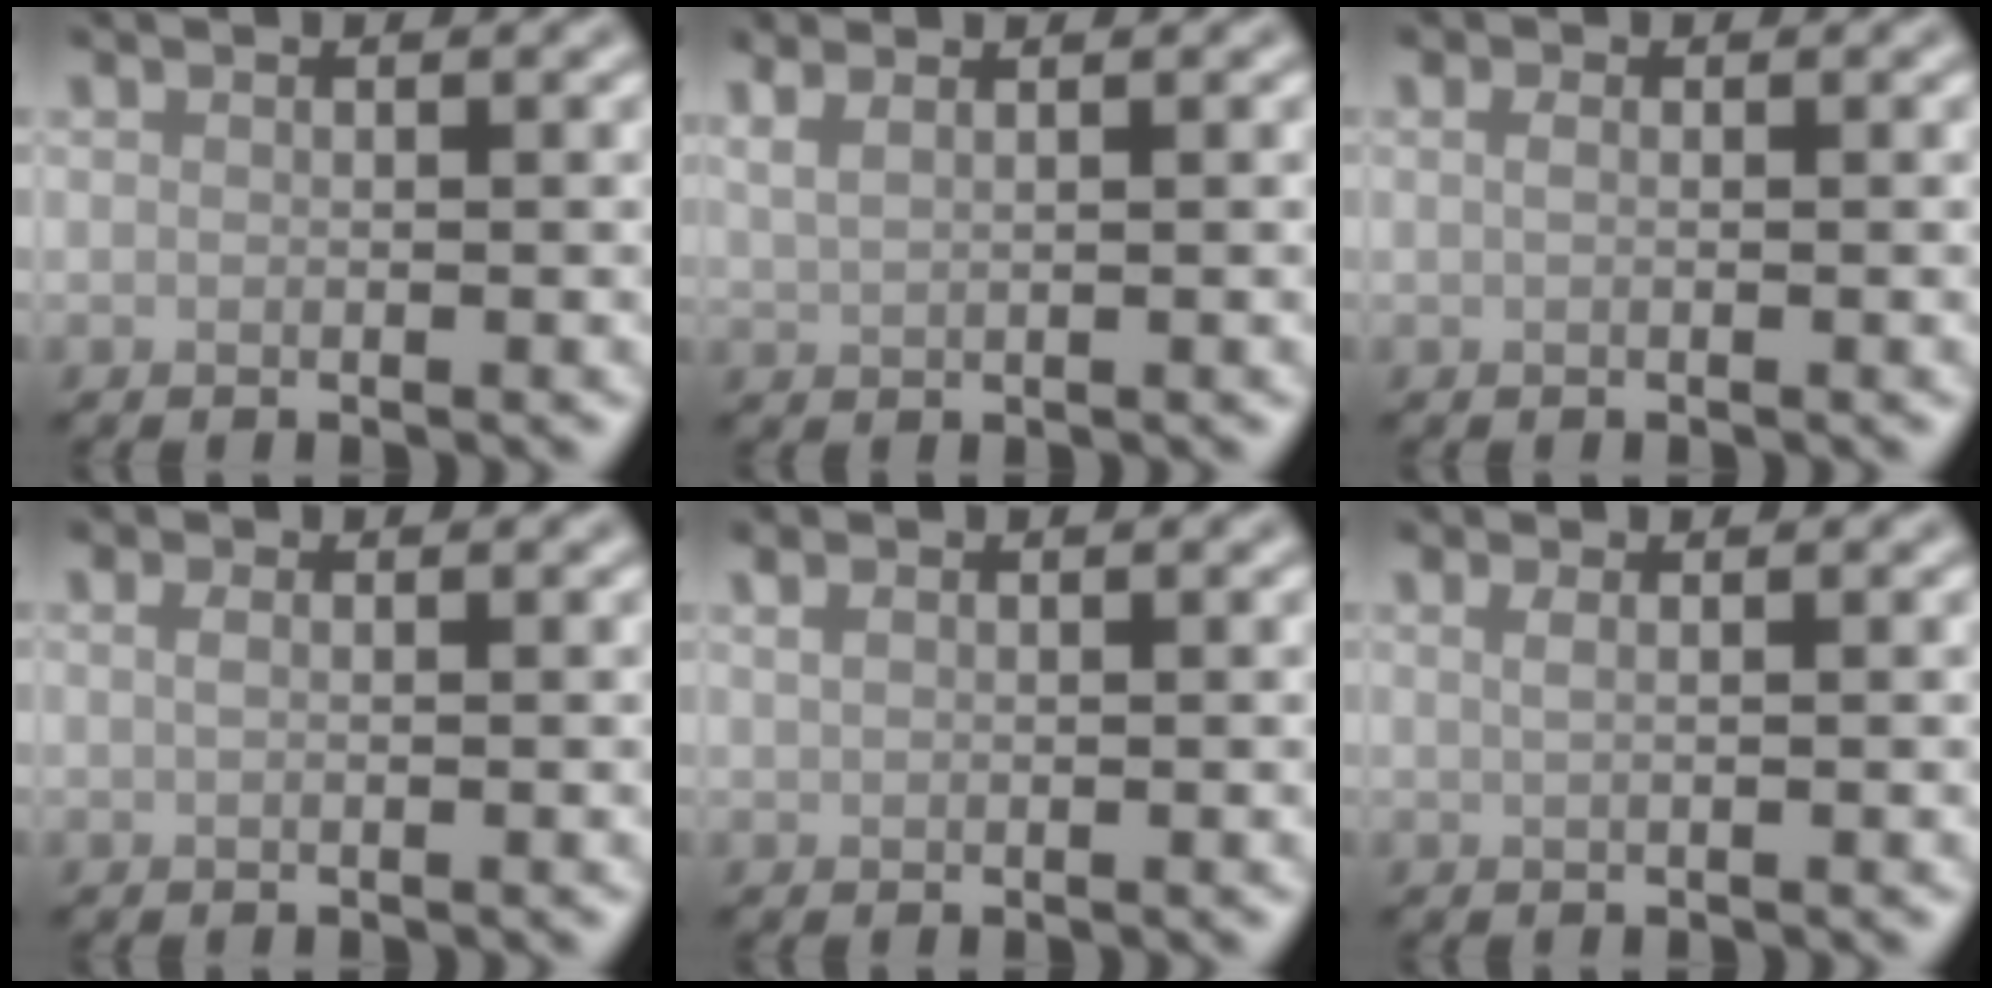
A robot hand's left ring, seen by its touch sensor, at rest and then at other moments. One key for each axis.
{"total": 2.9, "fx": 2.0, "fy": 1.3, "fz": 1.7, "tx": -0.020, "ty": 0.010, "tz": 0.015}
{"total": 0.7, "fx": 0.2, "fy": 0.4, "fz": 0.6, "tx": -0.013, "ty": -0.003, "tz": 0.002}
{"total": 1.0, "fx": 0.4, "fy": 0.5, "fz": 0.8, "tx": -0.015, "ty": -0.001, "tz": 0.004}
{"total": 0.8, "fx": 0.5, "fy": 0.4, "fz": 0.5, "tx": -0.012, "ty": 0.002, "tz": 0.012}
{"total": 1.5, "fx": 0.6, "fy": 0.8, "fz": 1.2, "tx": -0.013, "ty": -0.003, "tz": 0.000}